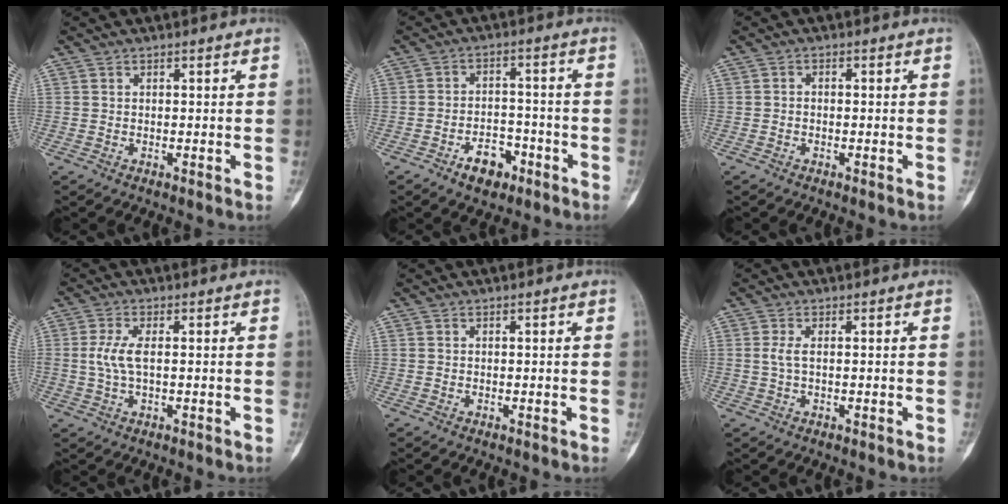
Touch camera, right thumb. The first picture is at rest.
{"total": 6.4, "force": [-3.9, 3.9, 3.3], "torque": [-0.024, 0.030, -0.062]}
{"total": 0.7, "force": [-0.3, 0.5, 0.4], "torque": [0.001, 0.001, -0.011]}
{"total": 4.7, "force": [0.3, 1.8, 4.3], "torque": [-0.111, 0.005, 0.007]}
{"total": 0.0}
{"total": 2.0, "force": [0.3, 0.7, 1.9], "torque": [-0.051, 0.005, 0.010]}